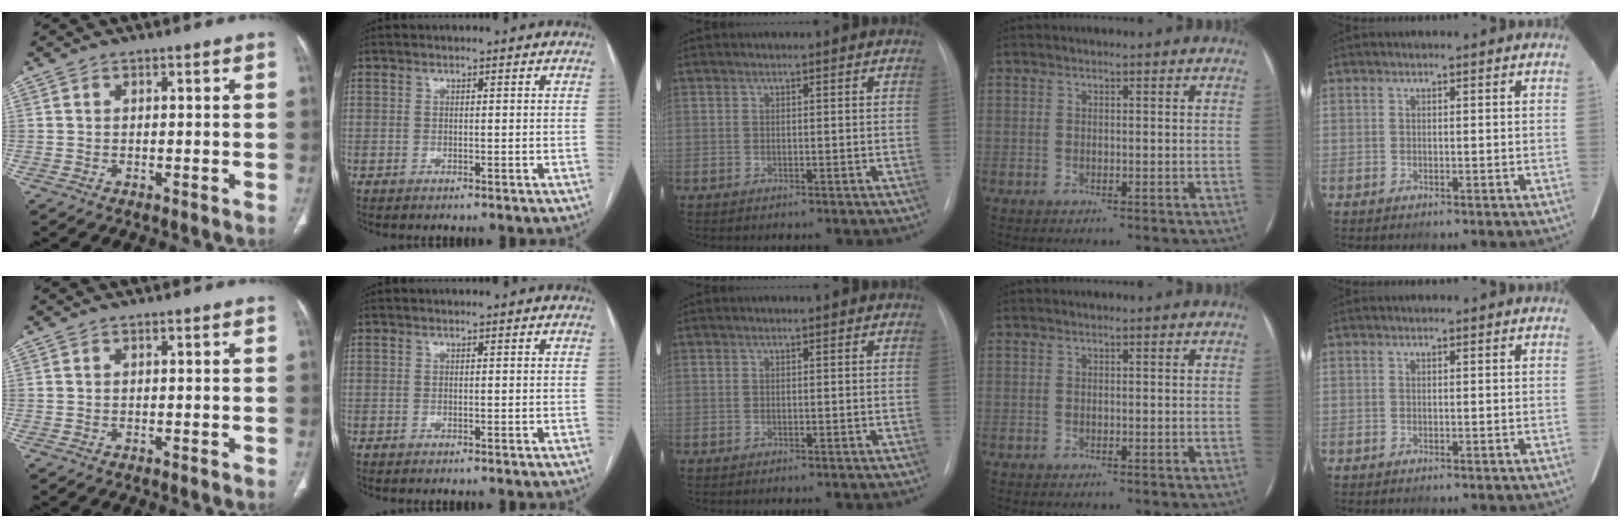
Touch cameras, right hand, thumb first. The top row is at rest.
{}